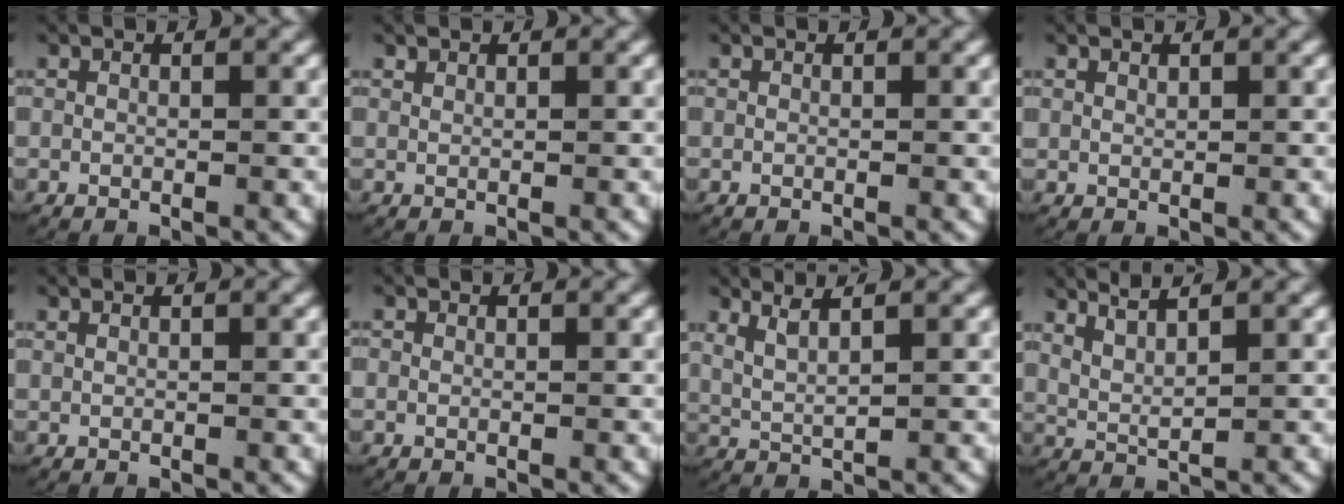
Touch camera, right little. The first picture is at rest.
{"total": 0.6, "force": [0.5, 0.1, 0.1], "torque": [-0.002, -0.002, 0.014]}
{"total": 0.0}
{"total": 0.6, "force": [0.4, 0.4, 0.2], "torque": [-0.006, -0.004, 0.016]}
{"total": 0.0}
{"total": 0.6, "force": [-0.1, 0.5, 0.2], "torque": [-0.004, -0.003, -0.001]}
{"total": 3.0, "force": [1.4, 1.6, 2.1], "torque": [-0.053, -0.004, 0.030]}
{"total": 3.8, "force": [2.3, 1.8, 2.4], "torque": [-0.056, -0.006, 0.044]}